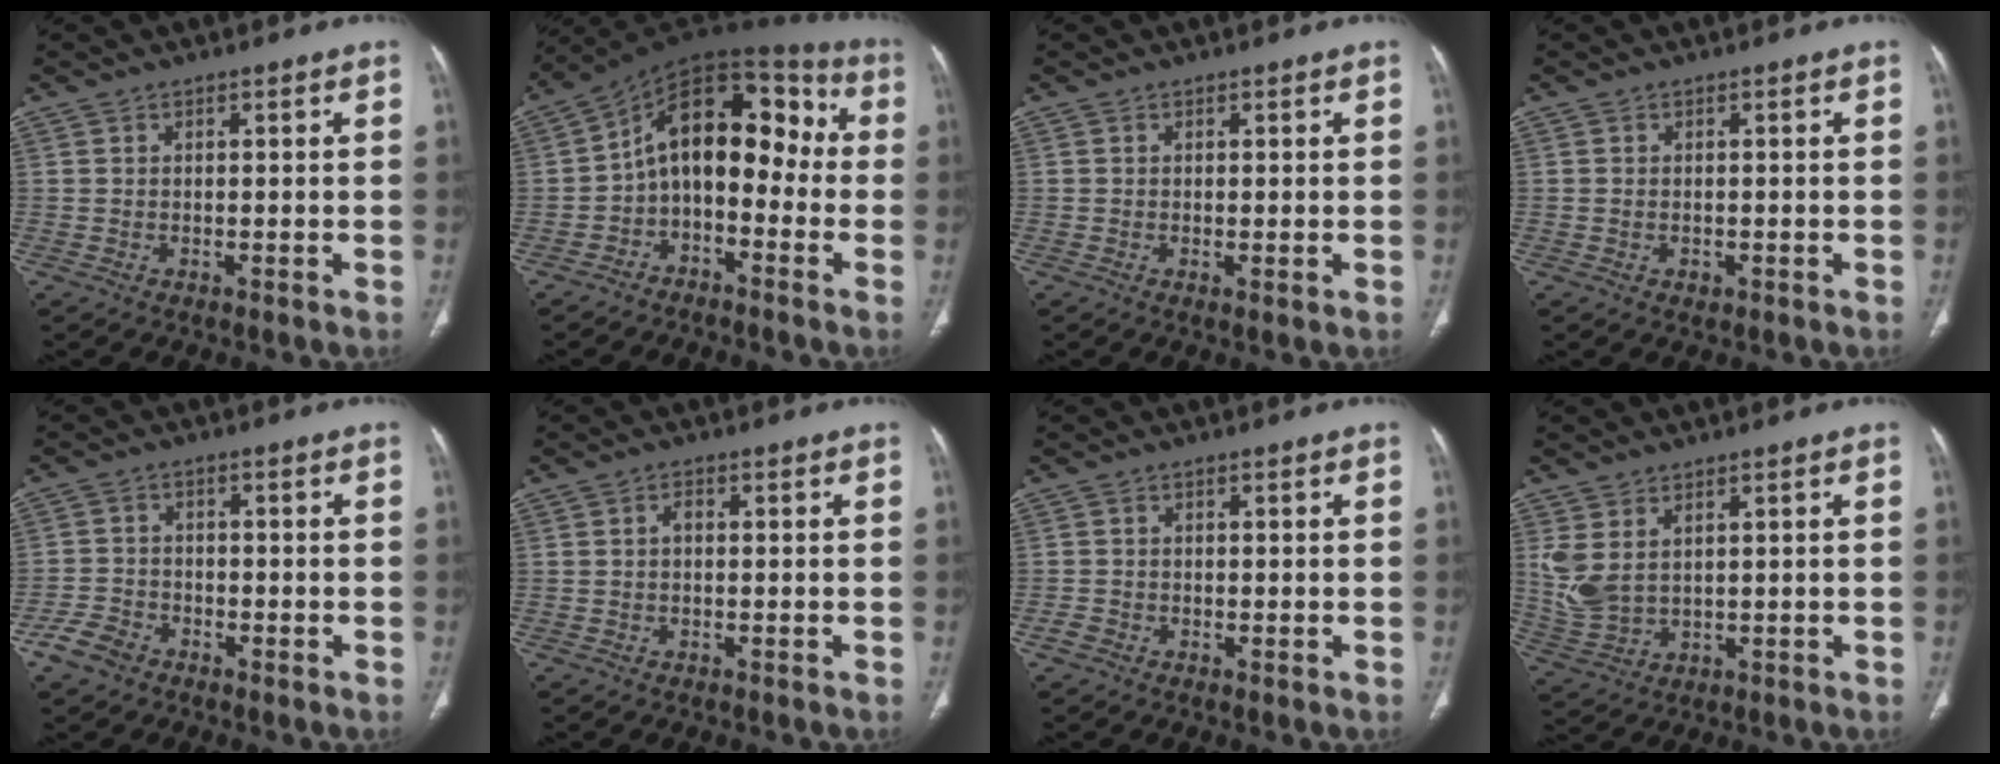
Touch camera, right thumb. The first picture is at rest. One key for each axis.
{"total": 14.8, "fx": -1.8, "fy": 9.2, "fz": 11.4, "tx": -0.135, "ty": 0.080, "tz": -0.044}
{"total": 0.9, "fx": -0.1, "fy": 0.2, "fz": 0.9, "tx": -0.021, "ty": -0.006, "tz": -0.001}
{"total": 1.1, "fx": -0.3, "fy": 0.9, "fz": 0.7, "tx": -0.014, "ty": 0.005, "tz": 0.001}
{"total": 5.0, "fx": -3.2, "fy": 3.3, "fz": 2.0, "tx": -0.036, "ty": 0.018, "tz": -0.058}
{"total": 1.5, "fx": 0.0, "fy": 0.9, "fz": 1.2, "tx": -0.019, "ty": 0.006, "tz": -0.003}
{"total": 1.6, "fx": -0.7, "fy": 1.1, "fz": 0.8, "tx": -0.013, "ty": 0.003, "tz": -0.016}
{"total": 6.8, "fx": 2.3, "fy": 4.0, "fz": 5.0, "tx": -0.117, "ty": -0.008, "tz": 0.064}